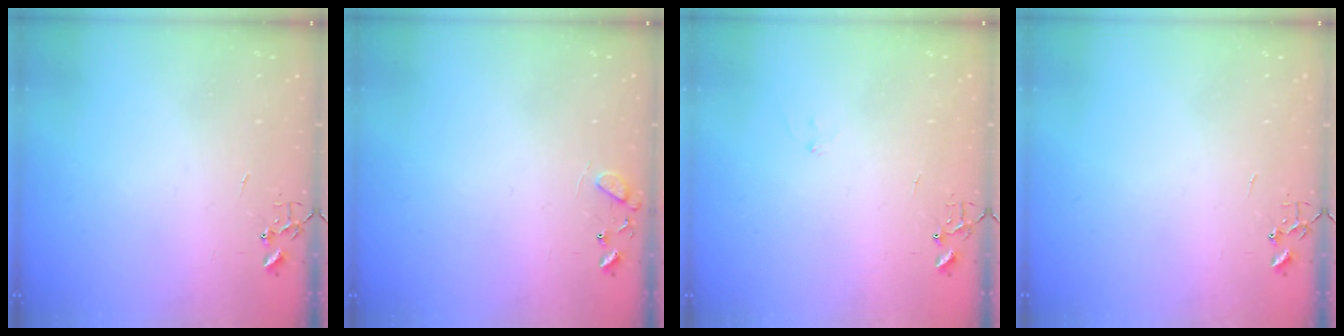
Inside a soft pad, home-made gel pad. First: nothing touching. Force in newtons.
{"total": 9.0, "press": 9.0, "slide": 0.6}
{"total": 7.0, "press": 7.0, "slide": 0.7}
{"total": 0.0}